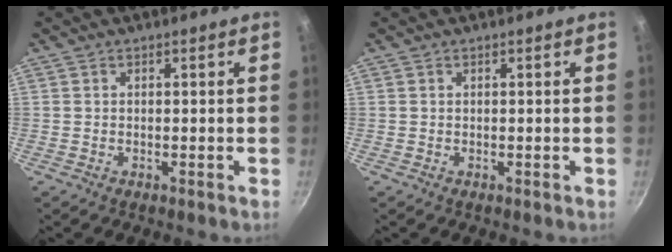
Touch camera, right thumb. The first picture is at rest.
{"total": 0.0}